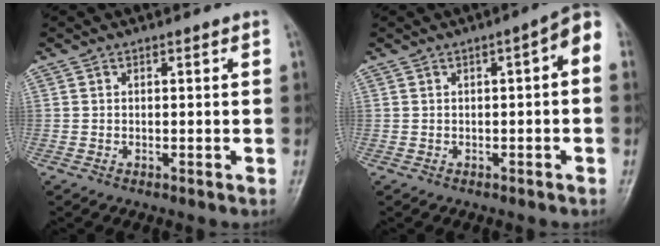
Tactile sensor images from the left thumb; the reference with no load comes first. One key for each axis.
{"total": 4.8, "fx": 0.2, "fy": 1.6, "fz": 4.5, "tx": -0.050, "ty": 0.026, "tz": -0.007}